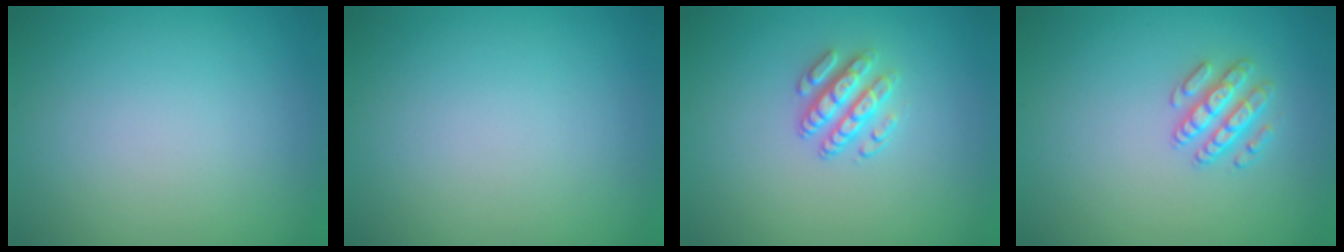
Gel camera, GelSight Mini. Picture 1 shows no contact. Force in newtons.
{"total": 0.0}
{"total": 2.9, "press": 2.5, "slide": 1.4}
{"total": 2.5, "press": 2.4, "slide": 0.5}